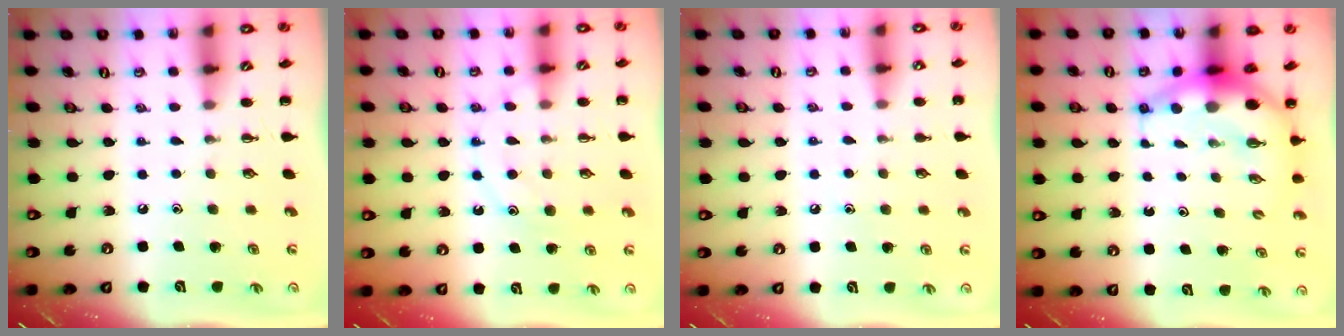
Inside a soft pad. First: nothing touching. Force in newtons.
{"total": 12.5, "press": 12.4, "slide": 0.7}
{"total": 4.8, "press": 4.6, "slide": 1.4}
{"total": 7.3, "press": 7.1, "slide": 1.5}